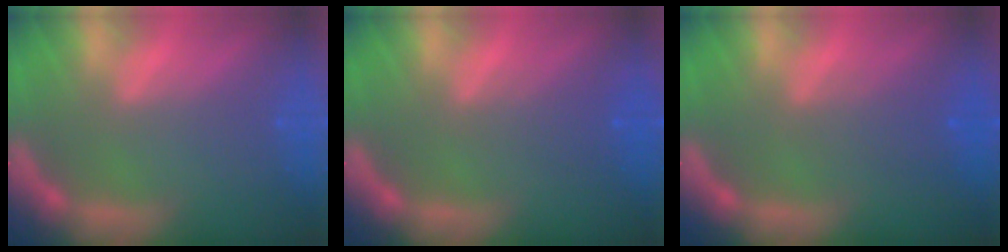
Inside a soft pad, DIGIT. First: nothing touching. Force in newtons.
{"total": 2.0}
{"total": 2.5}